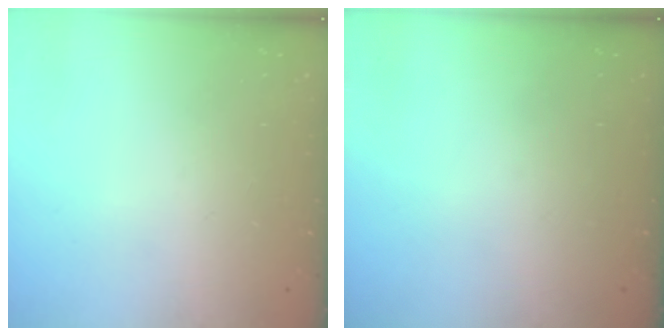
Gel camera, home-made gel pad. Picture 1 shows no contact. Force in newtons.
{"total": 0.0}